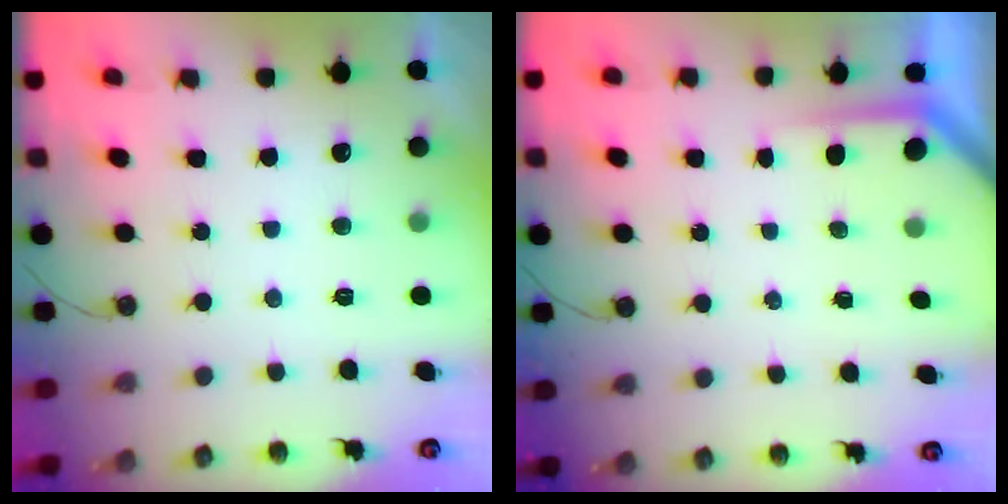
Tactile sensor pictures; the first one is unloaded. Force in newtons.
{"total": 2.7, "press": 2.7, "slide": 0.4}